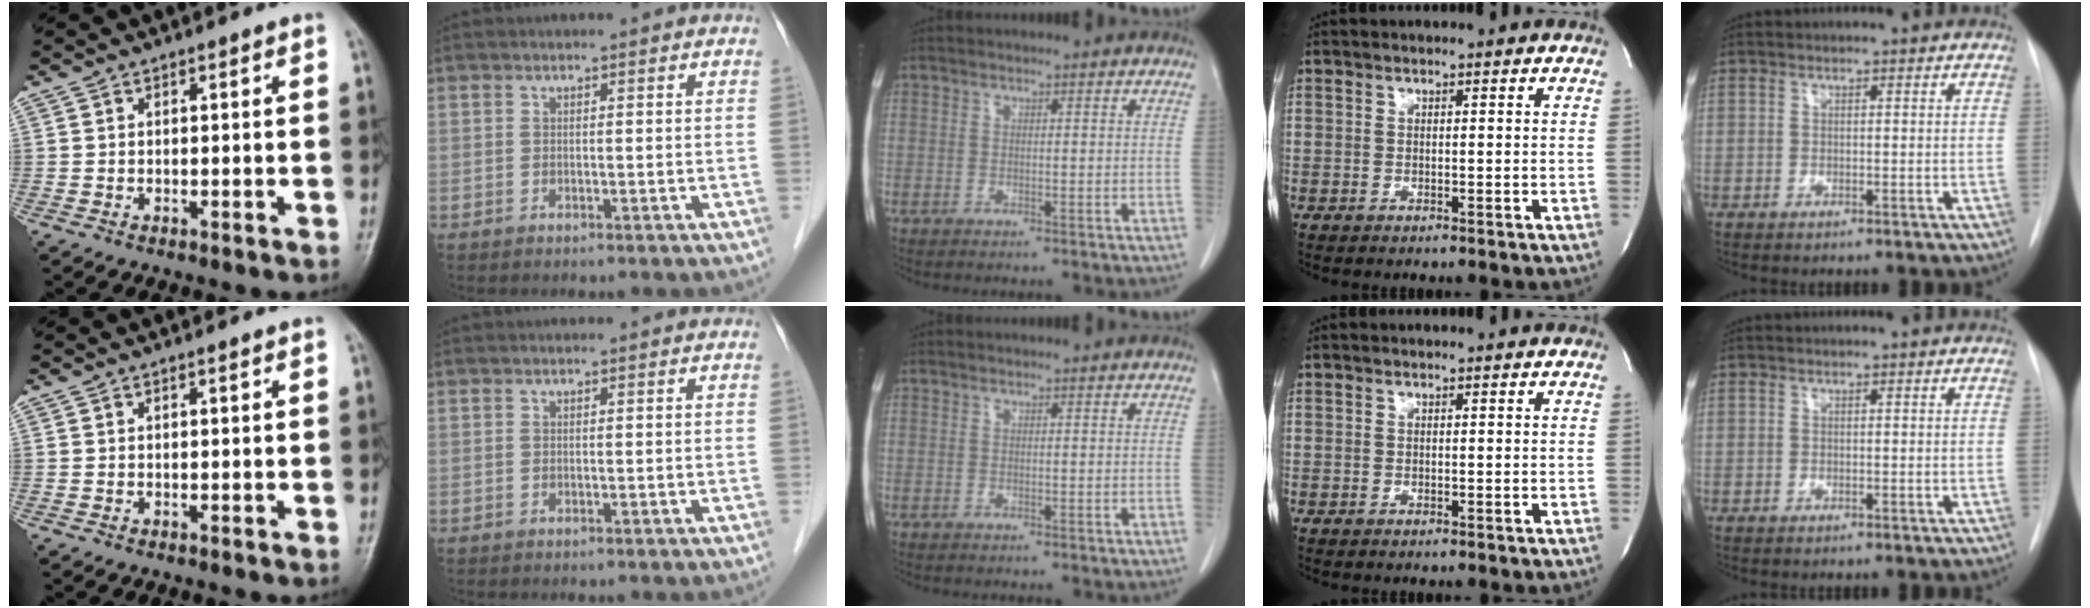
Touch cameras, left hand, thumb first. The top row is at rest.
{}